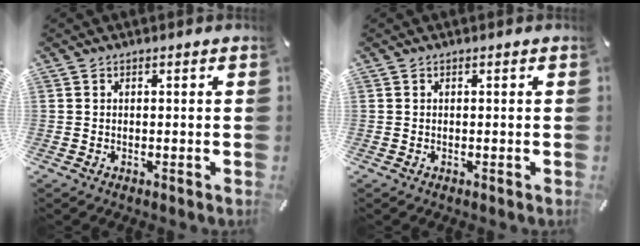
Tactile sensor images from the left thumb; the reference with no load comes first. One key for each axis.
{"total": 0.0}